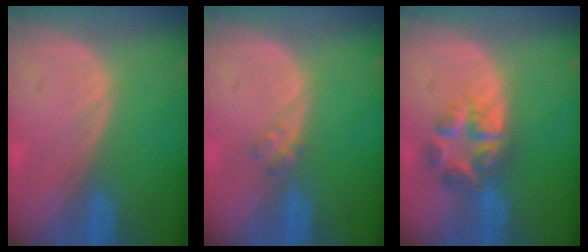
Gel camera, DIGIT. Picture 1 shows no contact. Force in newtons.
{"total": 1.6, "press": 1.6, "slide": 0.2}
{"total": 6.8, "press": 5.8, "slide": 3.4}